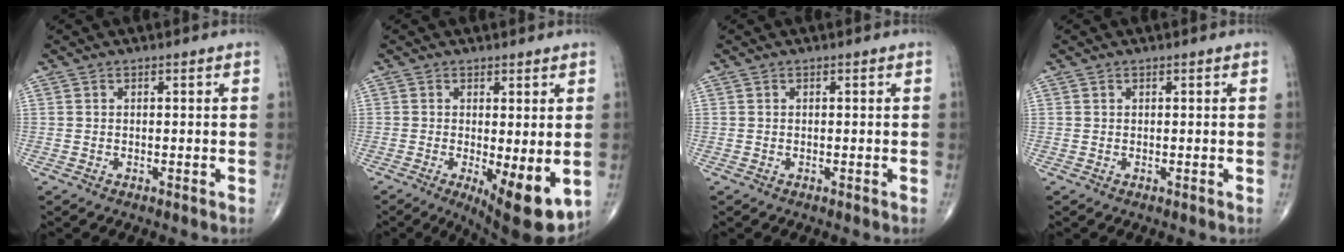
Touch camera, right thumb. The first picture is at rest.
{"total": 10.1, "force": [-2.2, 3.2, 9.4], "torque": [-0.131, -0.025, -0.023]}
{"total": 0.0}
{"total": 0.0}